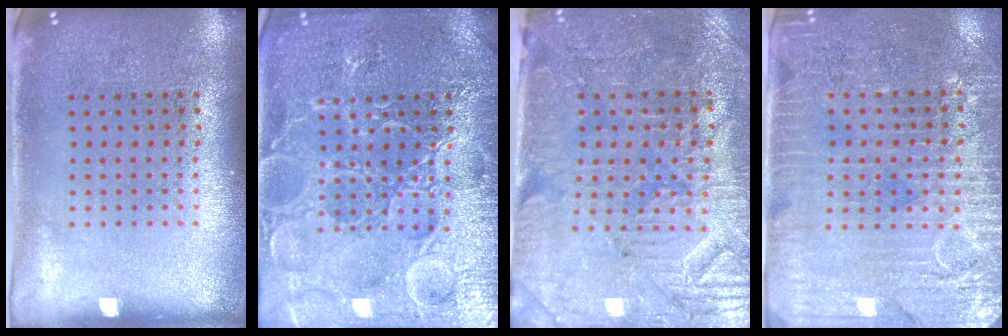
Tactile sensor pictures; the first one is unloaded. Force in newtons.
{"total": 6.9, "press": 6.9, "slide": 0.9}
{"total": 3.8, "press": 3.5, "slide": 1.3}
{"total": 3.6, "press": 3.2, "slide": 1.7}